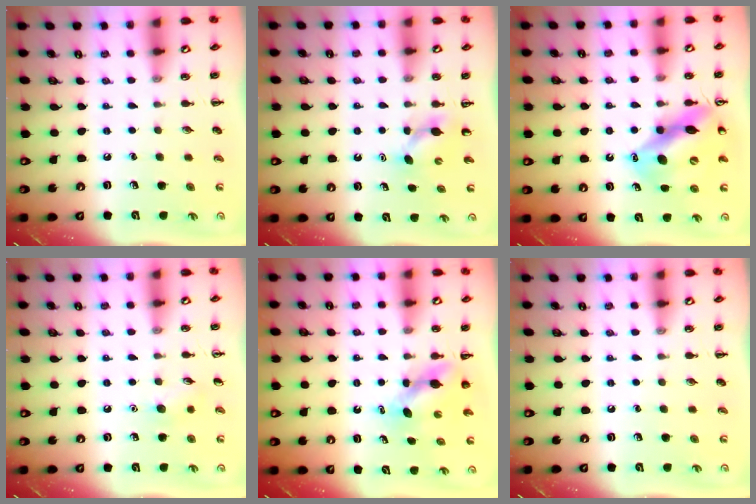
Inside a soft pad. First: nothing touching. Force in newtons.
{"total": 3.9, "press": 3.7, "slide": 1.0}
{"total": 13.8, "press": 13.2, "slide": 3.8}
{"total": 5.7, "press": 5.6, "slide": 1.3}
{"total": 5.3, "press": 5.3, "slide": 0.3}
{"total": 0.0}